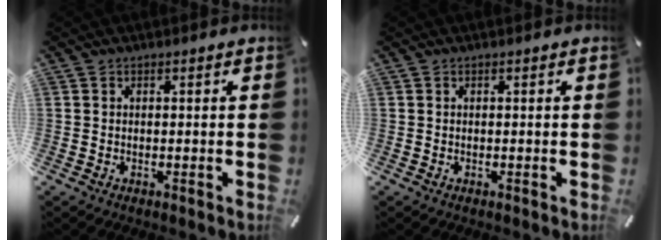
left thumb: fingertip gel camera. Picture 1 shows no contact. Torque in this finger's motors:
{"motor_torque": [0.00, 0.00, -0.01, -0.01, 0.00]}